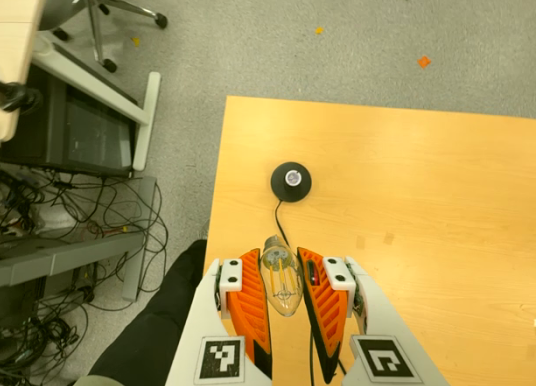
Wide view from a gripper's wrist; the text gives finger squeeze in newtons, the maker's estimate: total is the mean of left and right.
{"total": 19.2, "left": 21.5, "right": 16.8}